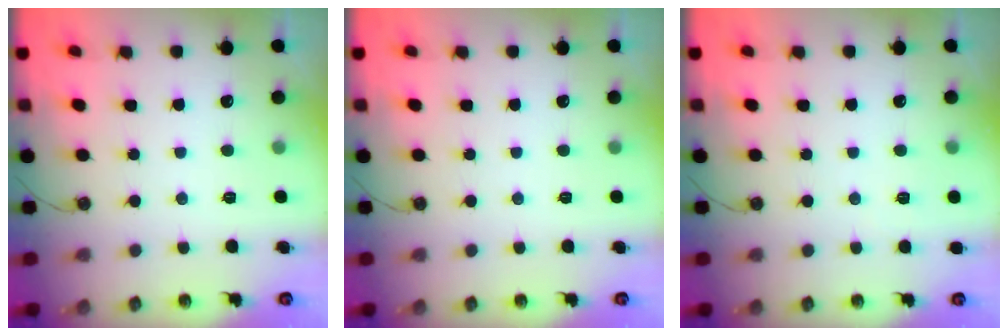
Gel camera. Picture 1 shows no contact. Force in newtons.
{"total": 0.0}
{"total": 1.5, "press": 1.4, "slide": 0.4}